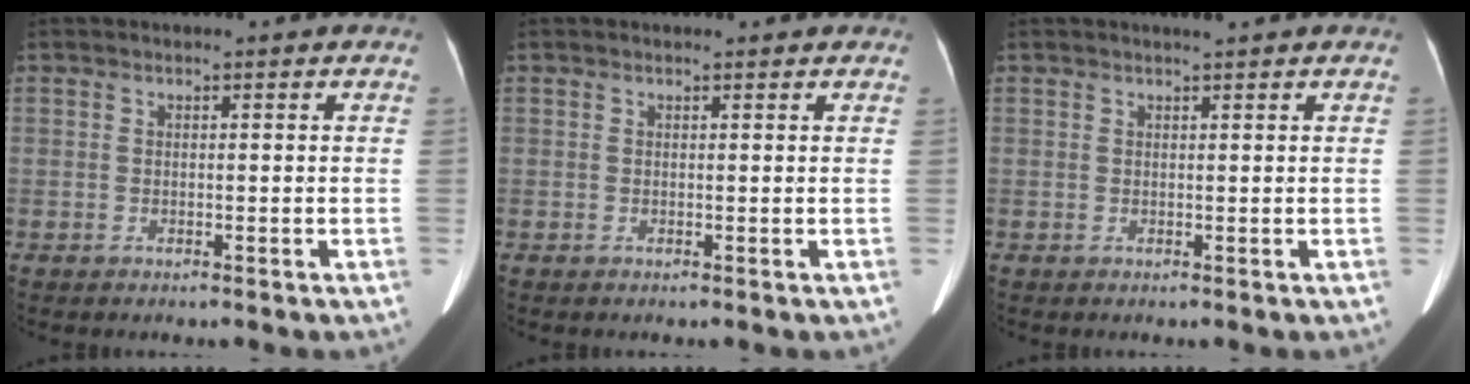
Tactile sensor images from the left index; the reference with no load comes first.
{"total": 1.3, "force": [1.2, 0.4, 0.3], "torque": [-0.014, 0.008, 0.011]}
{"total": 1.2, "force": [1.0, -0.2, 0.7], "torque": [-0.011, 0.003, 0.019]}